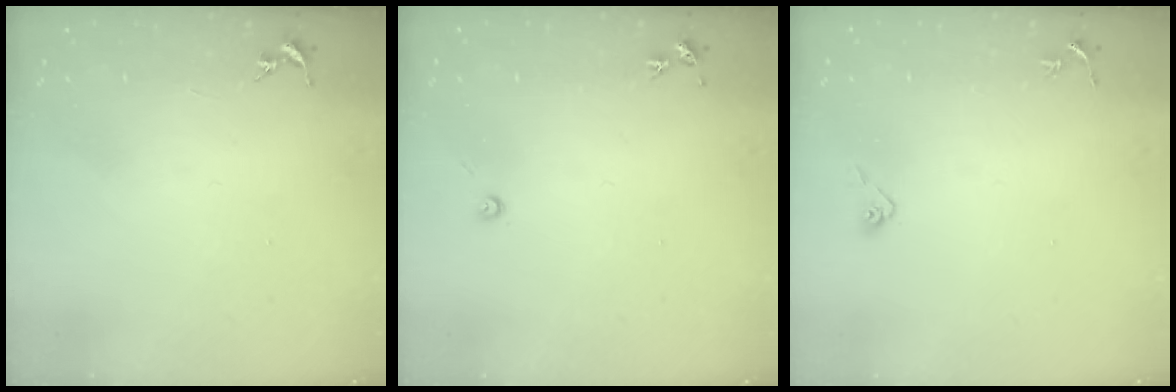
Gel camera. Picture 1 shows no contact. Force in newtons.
{"total": 3.2, "press": 3.2, "slide": 0.3}
{"total": 4.1, "press": 3.9, "slide": 1.2}